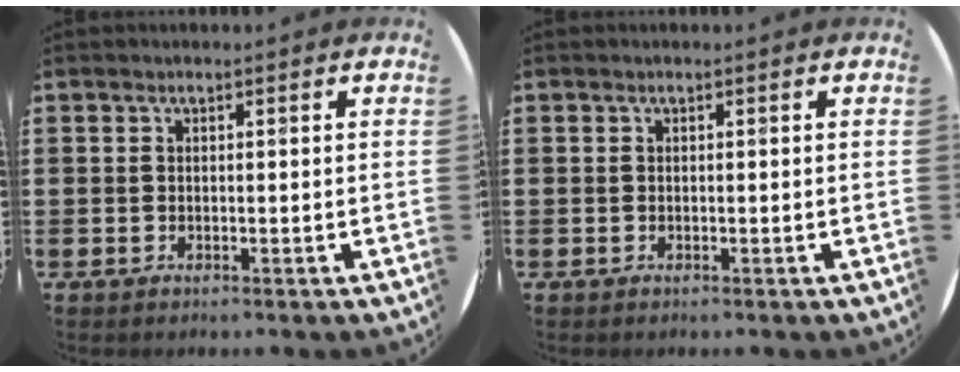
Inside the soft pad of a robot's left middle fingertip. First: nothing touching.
{"total": 0.0}